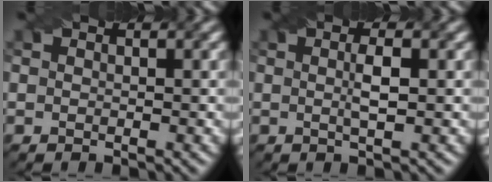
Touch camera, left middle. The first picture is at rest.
{"total": 2.0, "force": [0.1, 0.3, 2.0], "torque": [-0.038, 0.004, 0.001]}